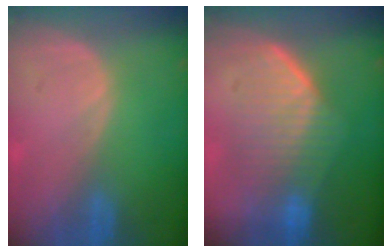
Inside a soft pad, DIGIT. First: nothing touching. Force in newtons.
{"total": 7.8, "press": 7.7, "slide": 0.6}